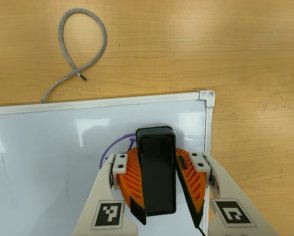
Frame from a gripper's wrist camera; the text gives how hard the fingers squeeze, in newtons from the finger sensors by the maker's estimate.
{"total": 14.3, "left": 15.8, "right": 12.9}